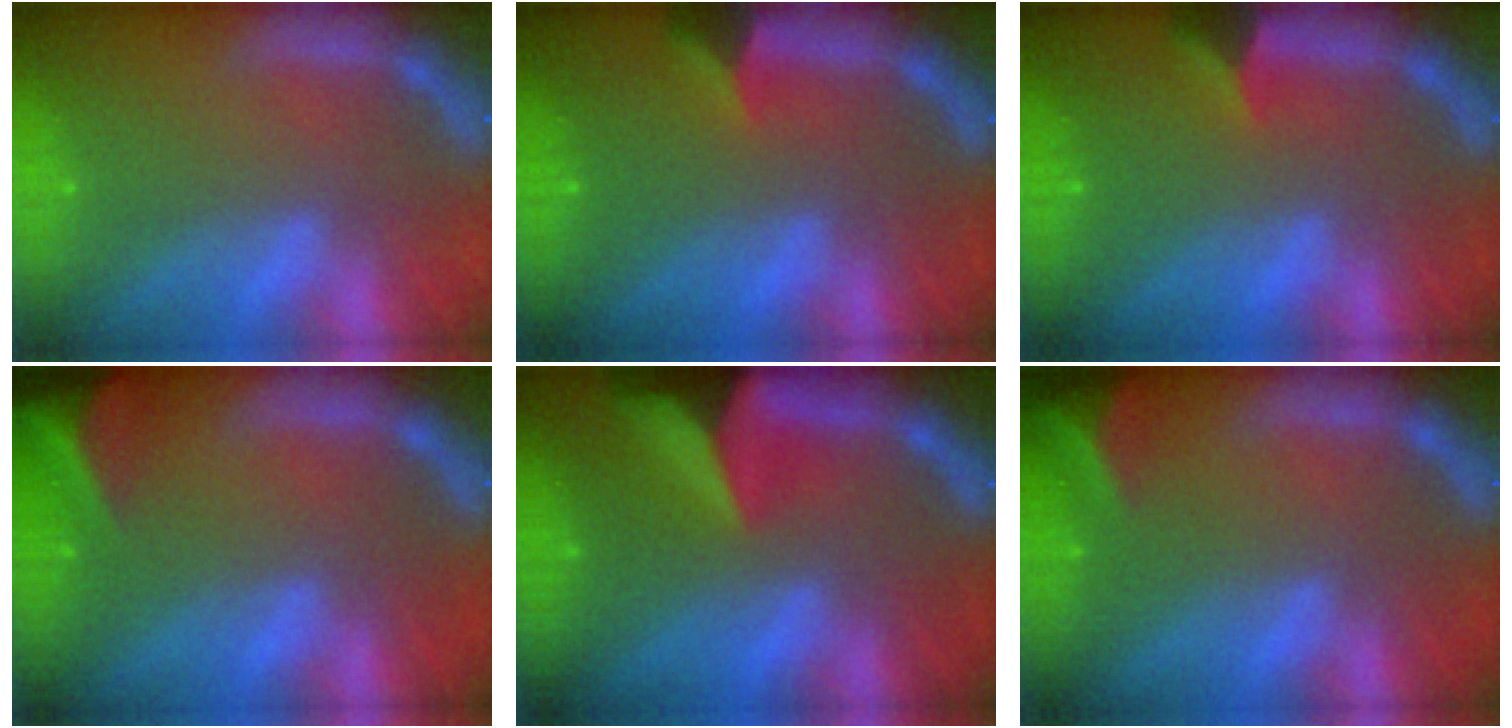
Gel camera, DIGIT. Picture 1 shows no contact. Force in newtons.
{"total": 2.4}
{"total": 2.4}
{"total": 8.0}
{"total": 8.9}
{"total": 5.0}